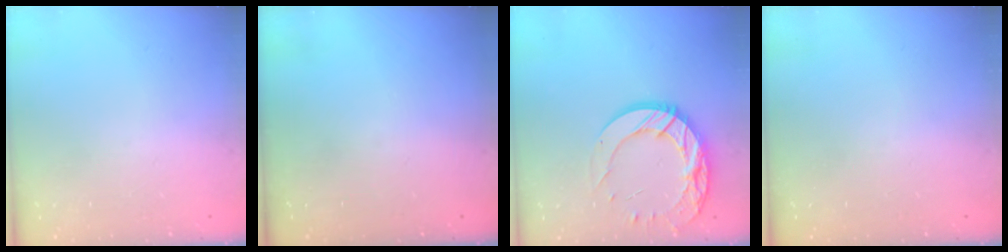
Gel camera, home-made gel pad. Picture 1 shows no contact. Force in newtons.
{"total": 0.0}
{"total": 16.6, "press": 16.5, "slide": 1.2}
{"total": 0.0}